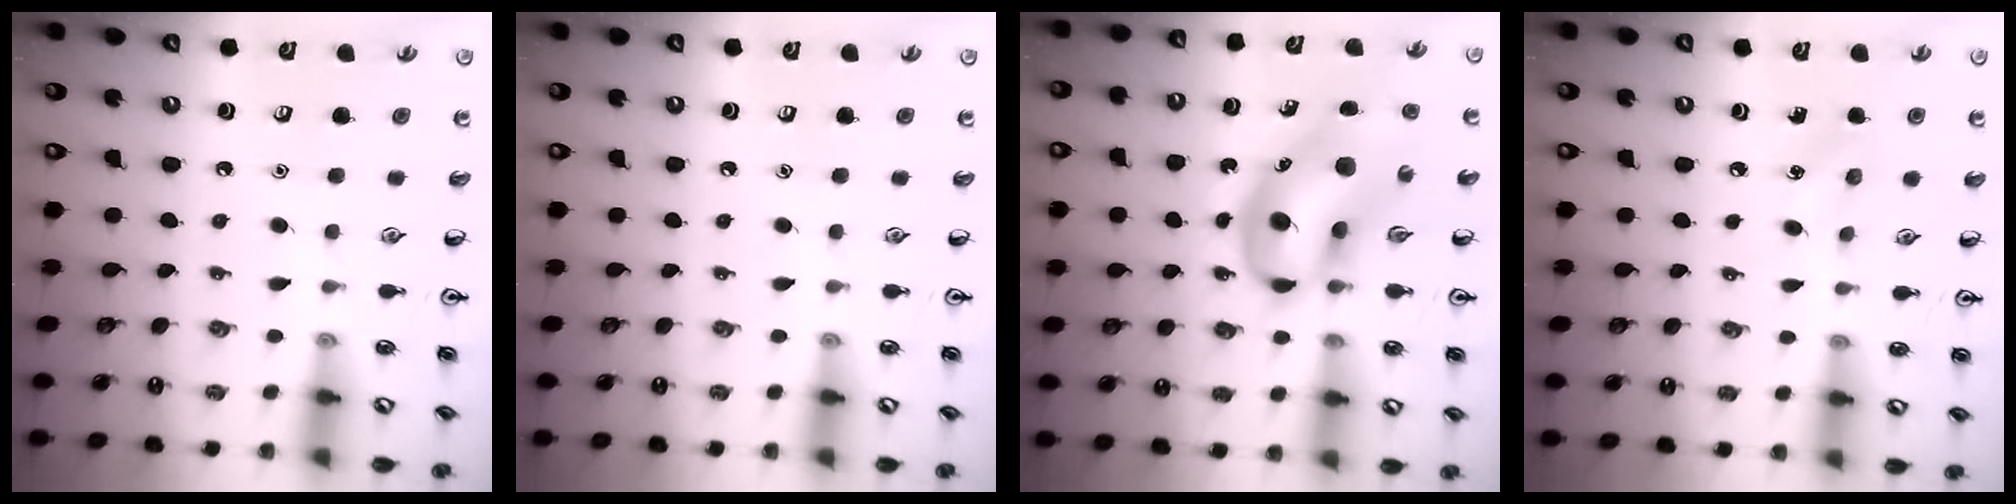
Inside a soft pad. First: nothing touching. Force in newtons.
{"total": 0.0}
{"total": 12.6, "press": 12.1, "slide": 3.3}
{"total": 4.8, "press": 4.6, "slide": 1.4}